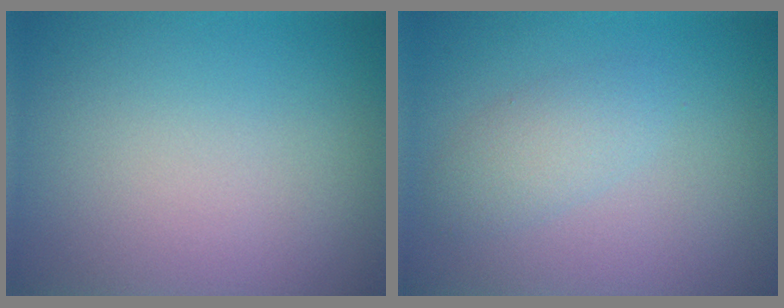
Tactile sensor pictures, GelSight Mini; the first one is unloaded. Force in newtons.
{"total": 2.2, "press": 2.2, "slide": 0.1}